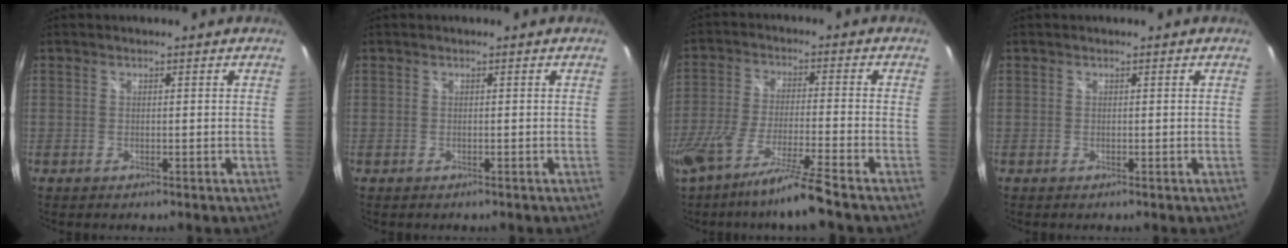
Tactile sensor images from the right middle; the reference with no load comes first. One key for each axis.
{"total": 0.0}
{"total": 13.9, "fx": -11.0, "fy": -1.1, "fz": 8.4, "tx": -0.172, "ty": -0.039, "tz": -0.191}
{"total": 0.0}